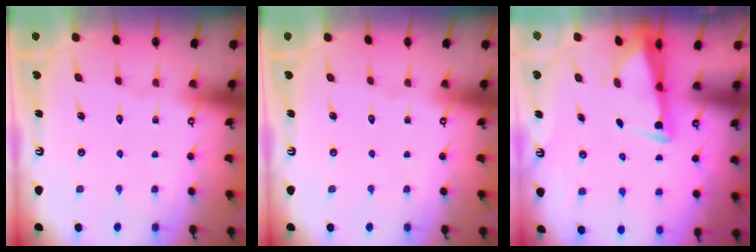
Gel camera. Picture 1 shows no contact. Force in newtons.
{"total": 0.0}
{"total": 2.8, "press": 2.7, "slide": 1.0}